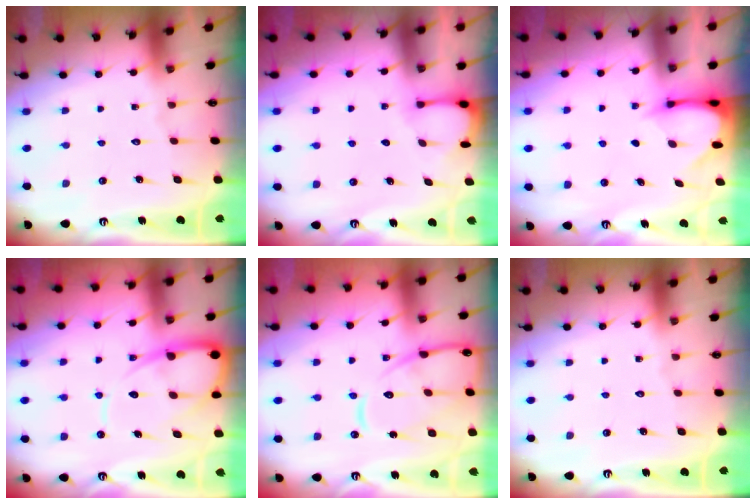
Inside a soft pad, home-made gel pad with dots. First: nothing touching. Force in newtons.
{"total": 2.3, "press": 2.3, "slide": 0.3}
{"total": 3.4, "press": 3.4, "slide": 0.3}
{"total": 11.6, "press": 11.6, "slide": 1.1}
{"total": 13.9, "press": 13.8, "slide": 1.3}
{"total": 0.0}